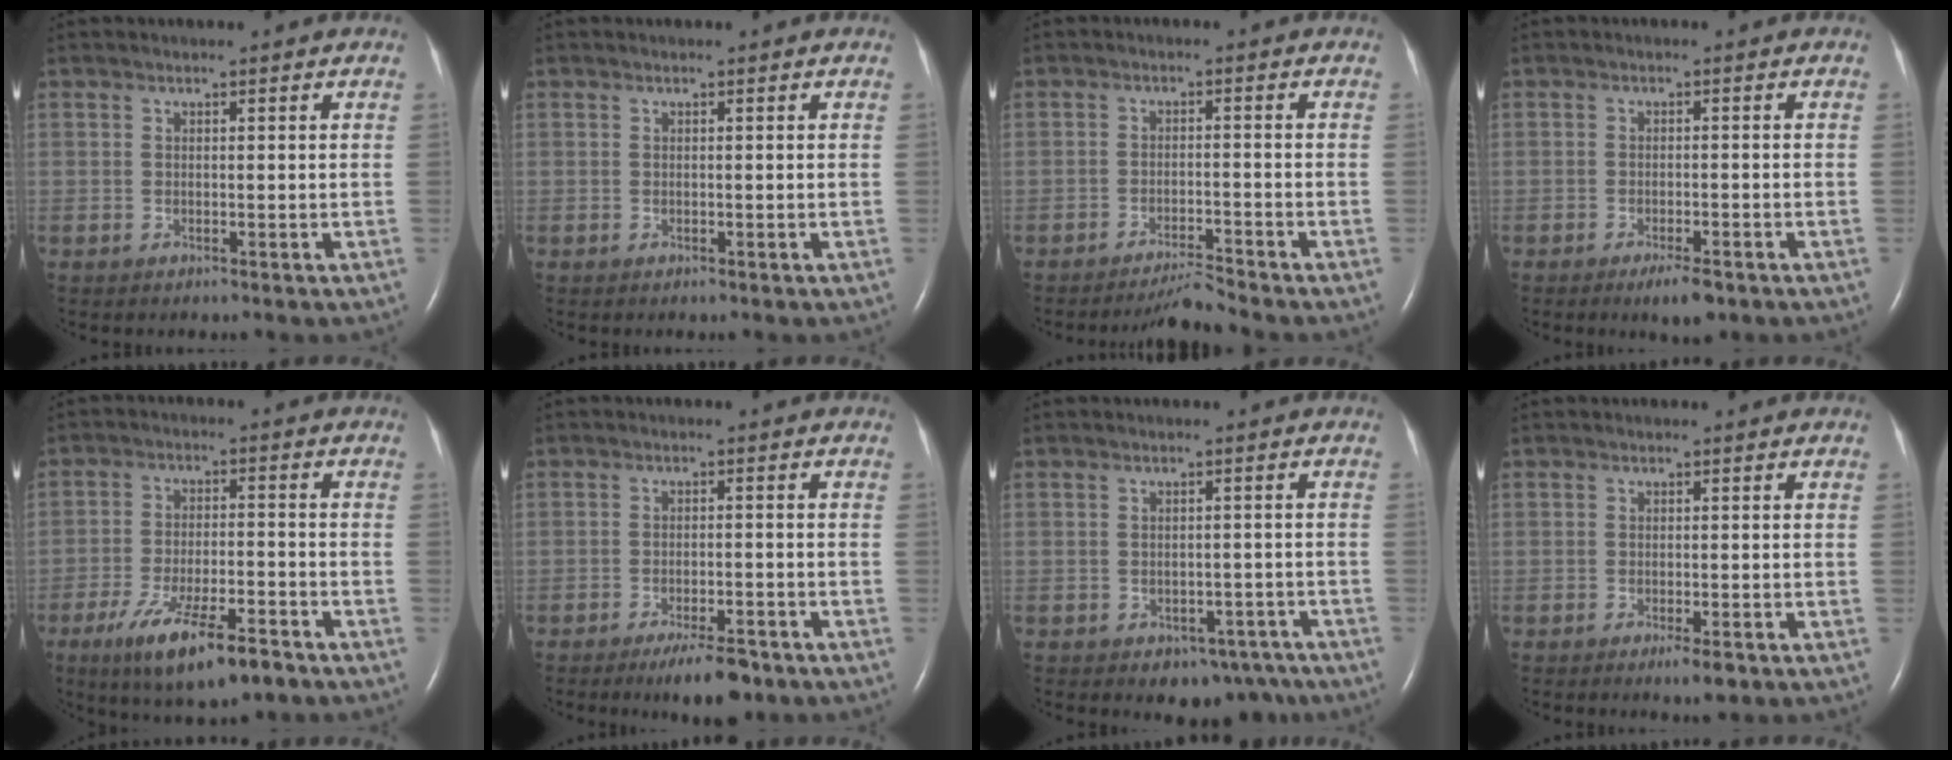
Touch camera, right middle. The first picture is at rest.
{"total": 0.0}
{"total": 3.5, "force": [-3.3, -1.3, 0.3], "torque": [-0.007, -0.016, -0.057]}
{"total": 3.6, "force": [-2.4, 0.8, 2.6], "torque": [-0.044, -0.004, -0.034]}
{"total": 11.9, "force": [-7.7, 2.7, 8.8], "torque": [-0.158, -0.019, -0.122]}
{"total": 6.0, "force": [-4.4, 1.5, 3.9], "torque": [-0.062, -0.005, -0.065]}
{"total": 5.9, "force": [-4.1, 3.6, 2.0], "torque": [-0.012, 0.016, -0.048]}
{"total": 2.4, "force": [-1.4, 0.4, 1.9], "torque": [-0.028, -0.003, -0.018]}